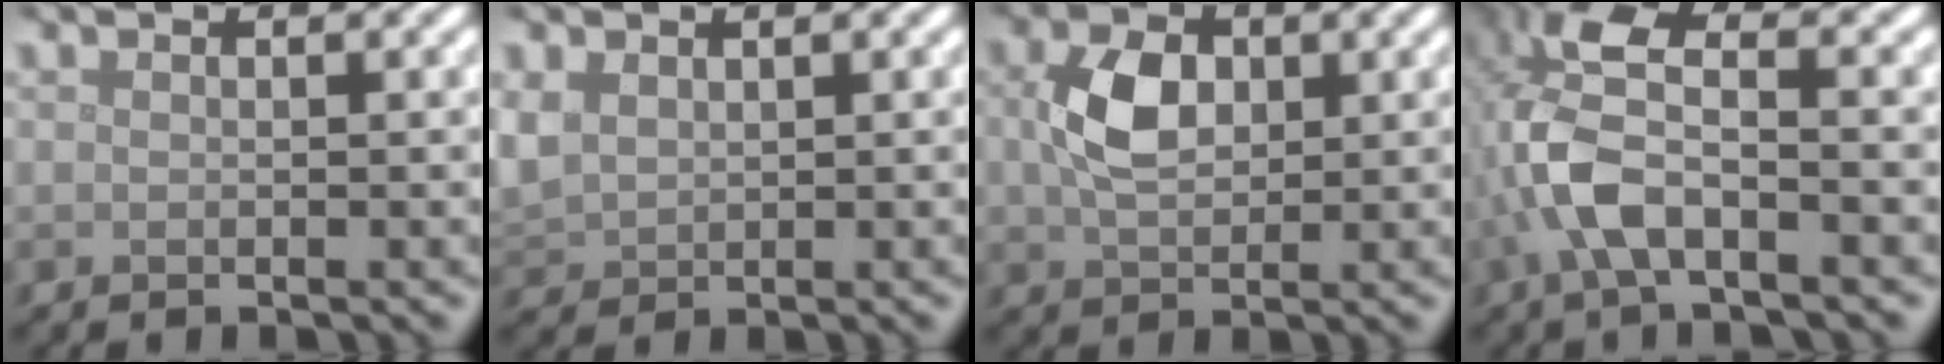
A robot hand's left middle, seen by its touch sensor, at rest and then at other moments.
{"total": 2.9, "force": [1.0, 2.3, 1.4], "torque": [-0.051, -0.002, 0.024]}
{"total": 4.4, "force": [0.8, 3.1, 3.1], "torque": [-0.073, 0.000, 0.014]}
{"total": 6.4, "force": [-1.7, 2.6, 5.6], "torque": [-0.133, 0.010, -0.041]}